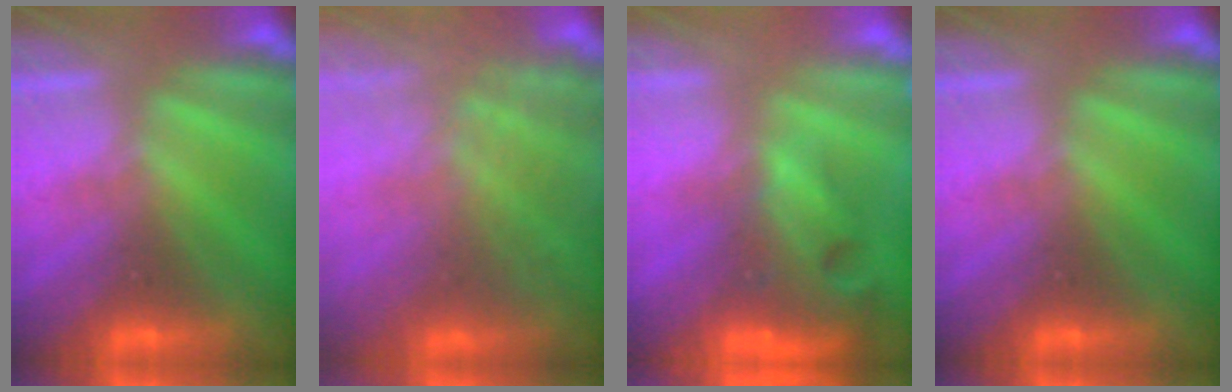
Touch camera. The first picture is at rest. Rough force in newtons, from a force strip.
{"total": 7.9}
{"total": 9.8}
{"total": 0.0}